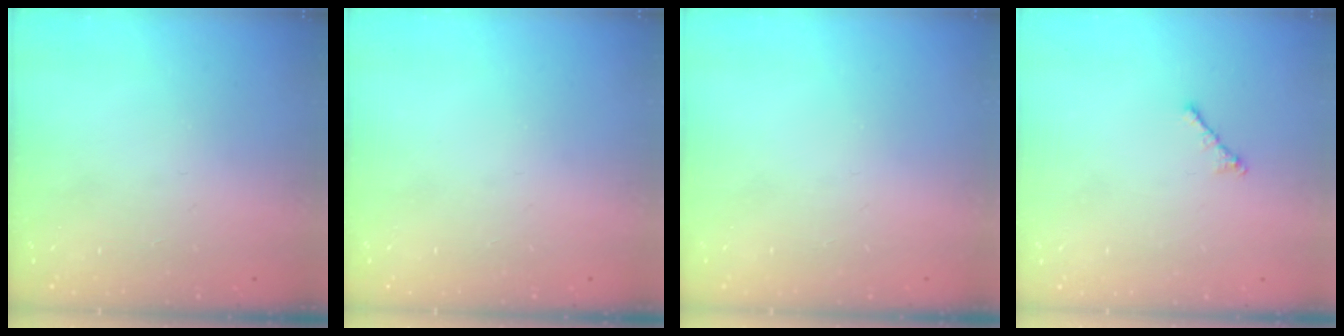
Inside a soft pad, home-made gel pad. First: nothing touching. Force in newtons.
{"total": 0.0}
{"total": 0.0}
{"total": 1.0, "press": 0.9, "slide": 0.4}